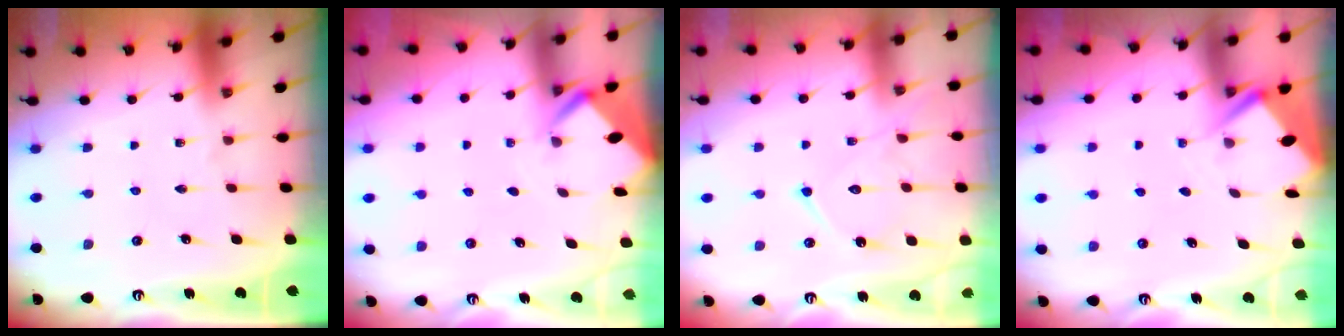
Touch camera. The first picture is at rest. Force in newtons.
{"total": 2.9, "press": 2.9, "slide": 0.3}
{"total": 11.5, "press": 11.5, "slide": 0.3}
{"total": 2.9, "press": 2.9, "slide": 0.4}